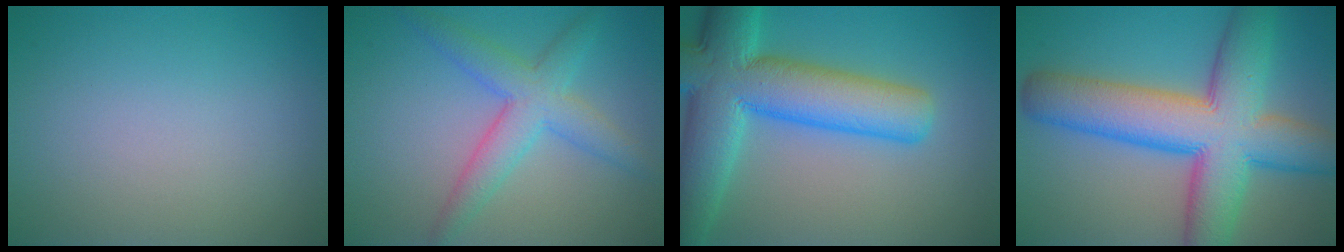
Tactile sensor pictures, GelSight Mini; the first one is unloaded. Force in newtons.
{"total": 4.7, "press": 4.7, "slide": 0.1}
{"total": 11.3, "press": 11.2, "slide": 0.4}
{"total": 12.2, "press": 12.2, "slide": 0.4}